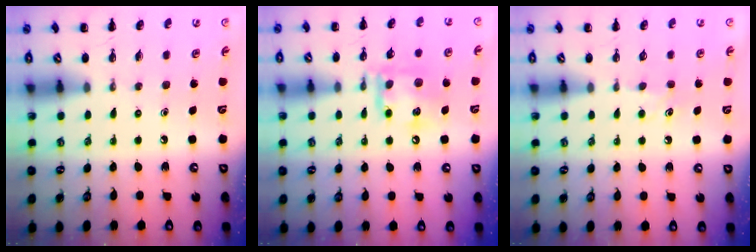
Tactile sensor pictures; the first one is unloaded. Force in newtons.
{"total": 13.9, "press": 13.8, "slide": 1.8}
{"total": 4.9, "press": 4.7, "slide": 1.4}